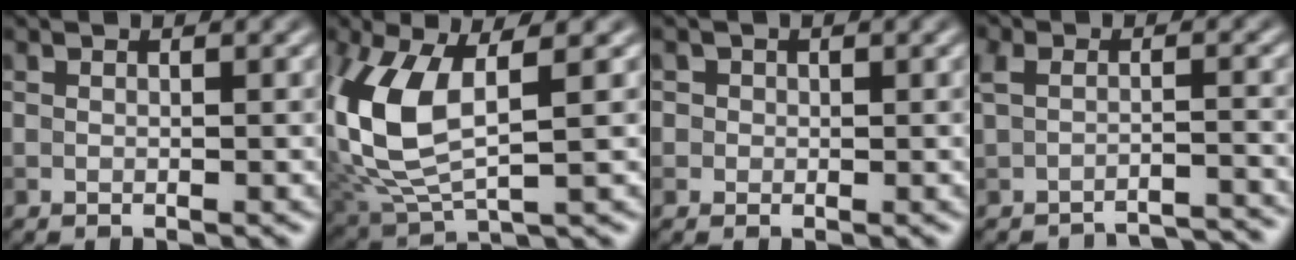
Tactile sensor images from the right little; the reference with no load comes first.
{"total": 8.9, "force": [0.9, 4.1, 7.8], "torque": [-0.197, -0.005, 0.020]}
{"total": 1.1, "force": [0.2, 1.0, 0.3], "torque": [0.003, -0.001, 0.004]}
{"total": 4.4, "force": [-3.9, 1.3, 1.7], "torque": [-0.028, -0.016, -0.057]}